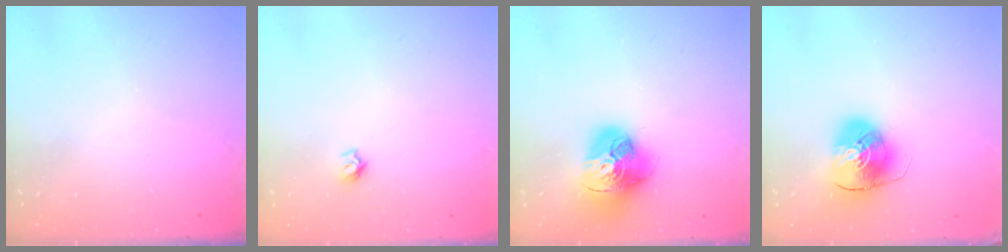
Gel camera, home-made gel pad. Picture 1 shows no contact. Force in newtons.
{"total": 5.5, "press": 5.5, "slide": 0.5}
{"total": 16.7, "press": 16.6, "slide": 1.8}
{"total": 10.0, "press": 9.9, "slide": 1.5}